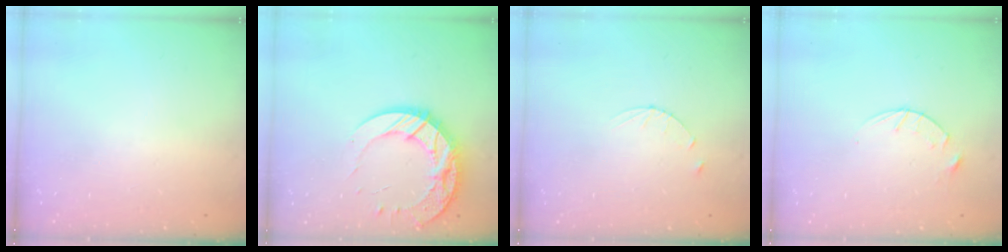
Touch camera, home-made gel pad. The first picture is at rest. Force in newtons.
{"total": 16.1, "press": 16.0, "slide": 1.2}
{"total": 3.1, "press": 3.1, "slide": 0.3}
{"total": 3.2, "press": 3.2, "slide": 0.4}